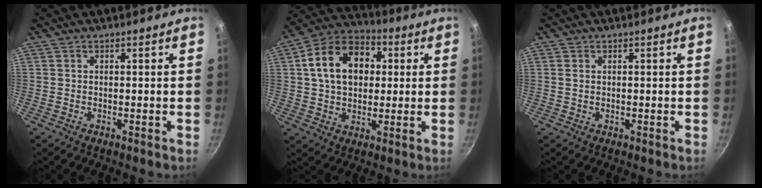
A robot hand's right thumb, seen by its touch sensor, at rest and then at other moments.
{"total": 15.8, "force": [3.0, 11.4, 10.5], "torque": [-0.147, 0.024, 0.036]}
{"total": 0.7, "force": [0.3, 0.5, 0.5], "torque": [-0.009, 0.001, 0.005]}